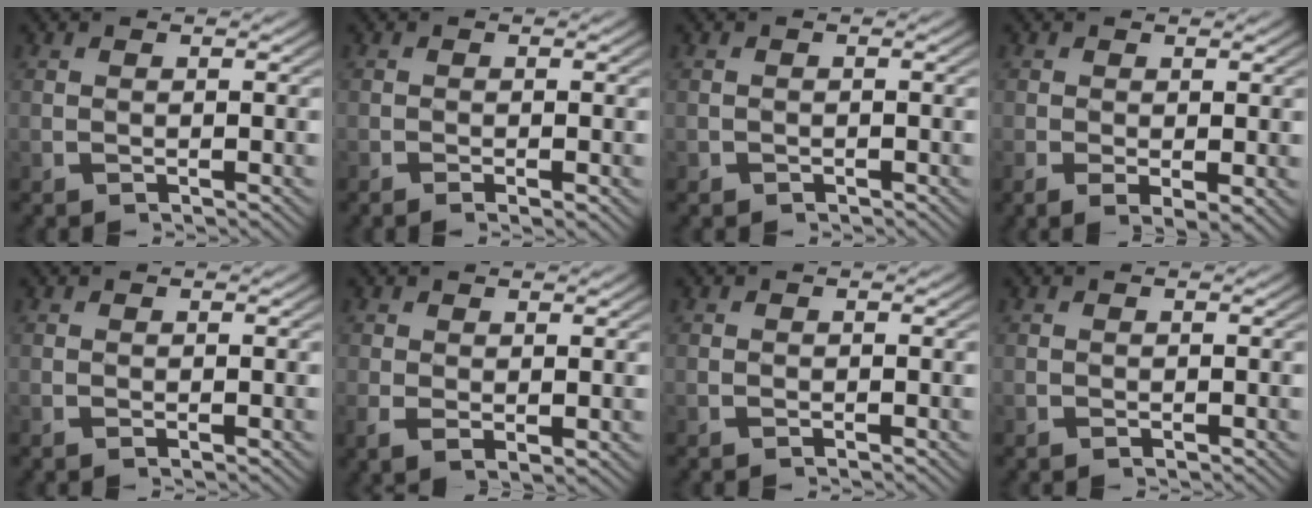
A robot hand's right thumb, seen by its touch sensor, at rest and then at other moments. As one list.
[{"total": 0.9, "force": [-0.5, 0.2, 0.7], "torque": [-0.008, -0.003, -0.009]}, {"total": 0.7, "force": [-0.6, 0.3, 0.0], "torque": [-0.001, -0.008, -0.008]}, {"total": 1.7, "force": [-0.1, 0.8, 1.5], "torque": [-0.027, -0.012, 0.005]}, {"total": 0.0}, {"total": 1.4, "force": [0.5, 0.6, 1.1], "torque": [-0.023, -0.009, 0.020]}, {"total": 0.0}, {"total": 0.5, "force": [-0.2, 0.4, 0.3], "torque": [-0.003, -0.005, -0.003]}]